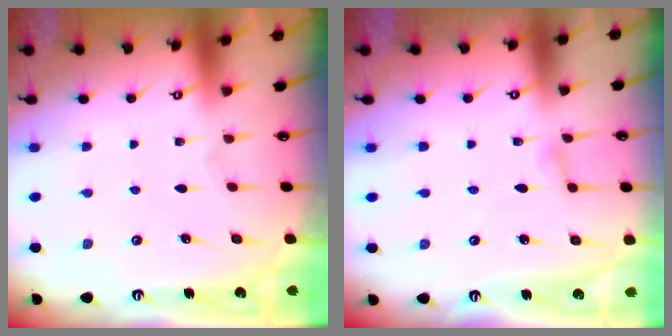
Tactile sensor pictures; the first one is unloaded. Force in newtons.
{"total": 2.8, "press": 2.8, "slide": 0.3}